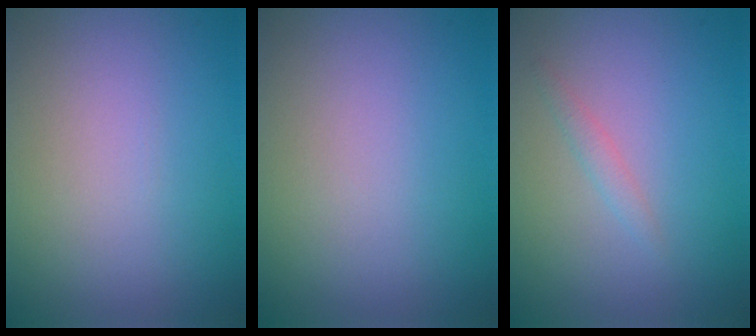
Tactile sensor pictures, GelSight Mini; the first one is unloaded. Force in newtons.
{"total": 0.0}
{"total": 0.9, "press": 0.8, "slide": 0.0}